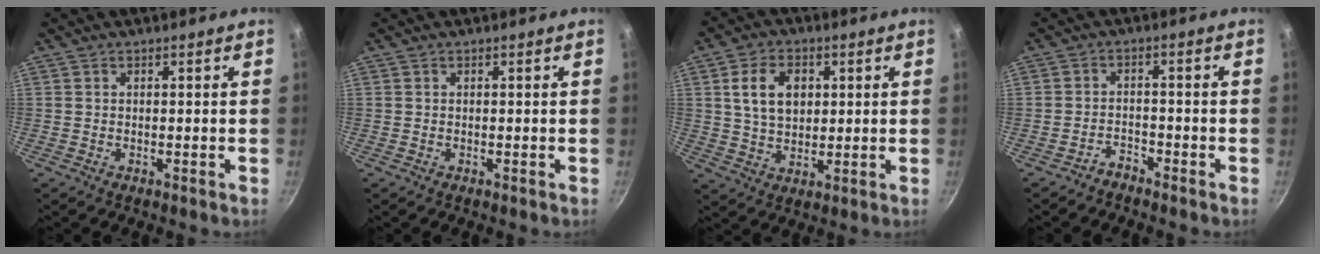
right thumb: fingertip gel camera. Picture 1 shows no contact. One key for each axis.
{"total": 0.0}
{"total": 9.2, "fx": 2.4, "fy": 6.4, "fz": 6.1, "tx": -0.089, "ty": -0.003, "tz": 0.044}
{"total": 2.3, "fx": -2.2, "fy": 0.6, "fz": 0.1, "tx": 0.008, "ty": 0.026, "tz": -0.040}